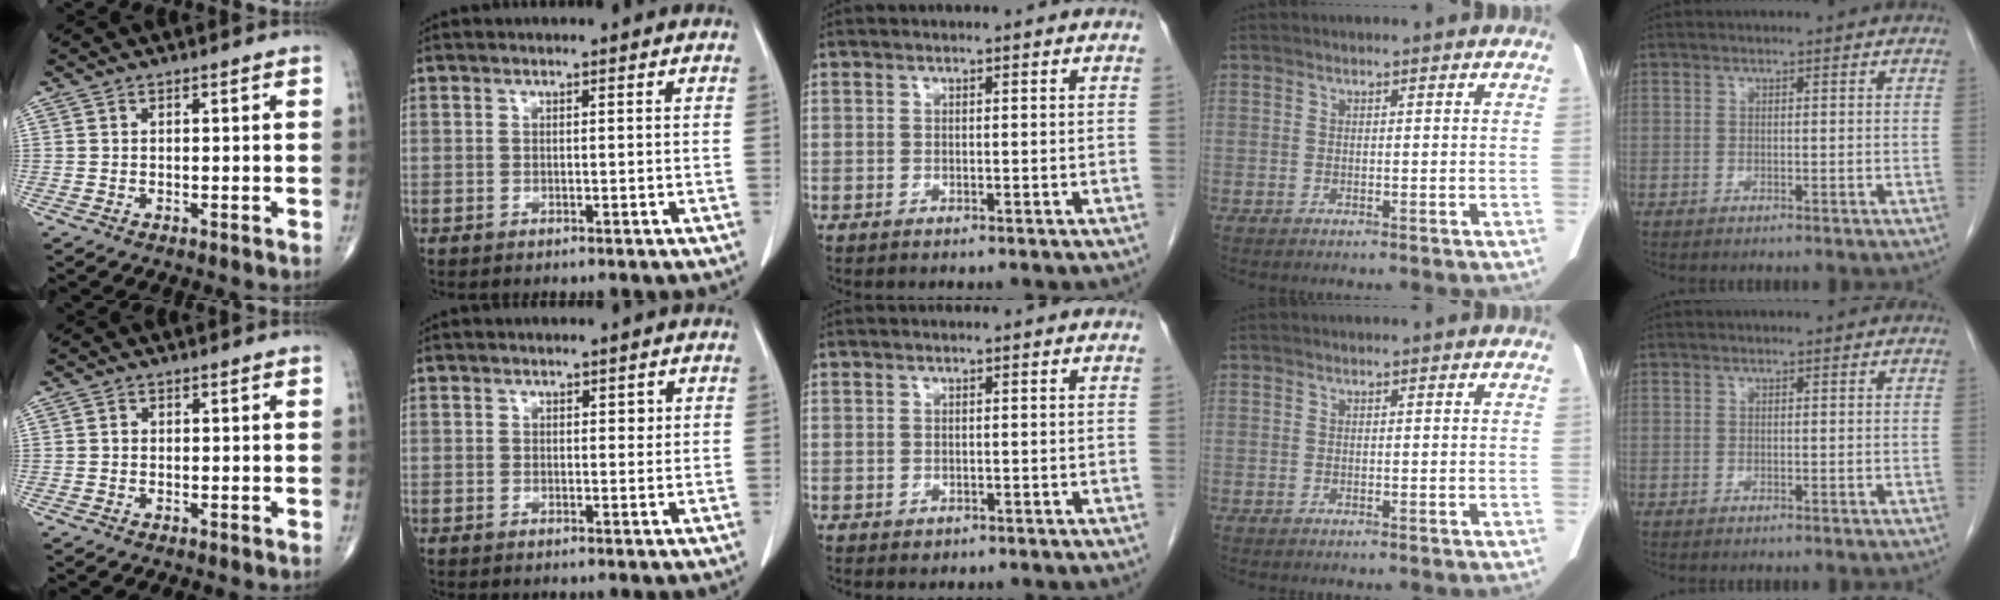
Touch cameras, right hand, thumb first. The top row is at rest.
{"thumb": {"total": 0.7, "force": [-0.1, 0.6, 0.3], "torque": [-0.001, 0.003, -0.005]}, "index": {"total": 1.0, "force": [0.4, 0.7, 0.6], "torque": [-0.002, 0.000, 0.005]}, "middle": {"total": 0.5, "force": [-0.2, 0.5, 0.1], "torque": [-0.006, 0.002, 0.003]}}